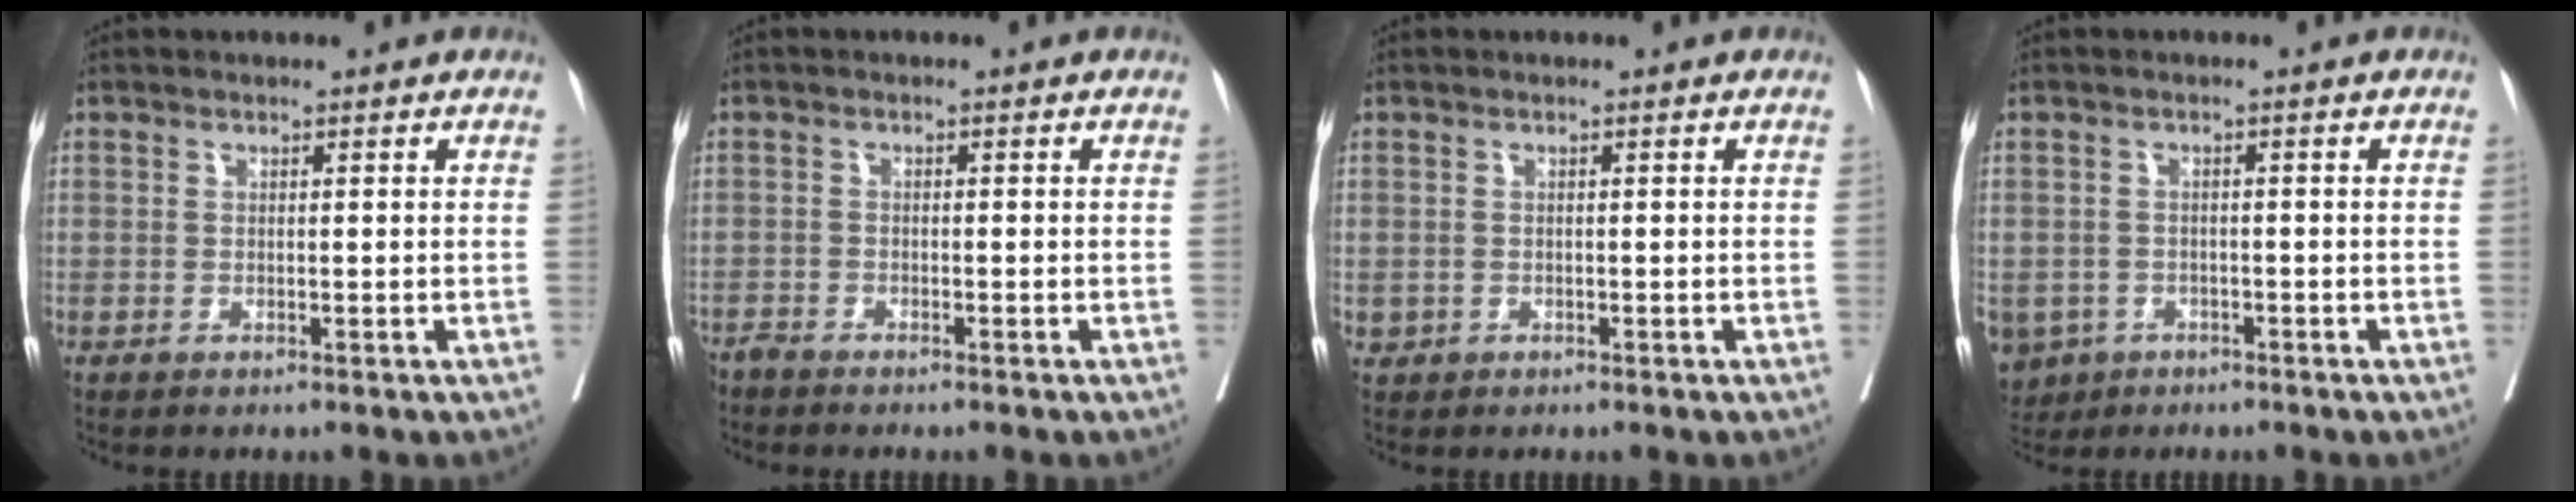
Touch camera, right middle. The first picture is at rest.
{"total": 1.4, "force": [-1.4, 0.0, 0.1], "torque": [-0.002, -0.004, -0.028]}
{"total": 0.7, "force": [-0.1, 0.7, 0.1], "torque": [0.001, 0.003, 0.000]}
{"total": 7.6, "force": [-4.0, 6.1, 2.1], "torque": [-0.060, -0.001, -0.059]}